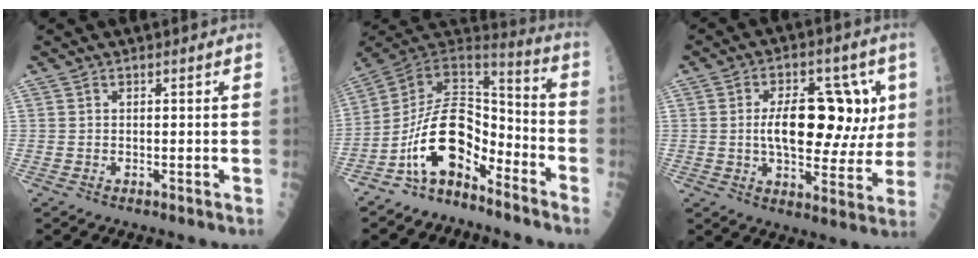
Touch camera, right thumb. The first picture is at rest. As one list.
[{"total": 15.5, "force": [-8.1, 8.2, 10.5], "torque": [-0.159, 0.100, -0.147]}, {"total": 16.2, "force": [2.3, 8.6, 13.5], "torque": [-0.151, 0.005, 0.038]}]